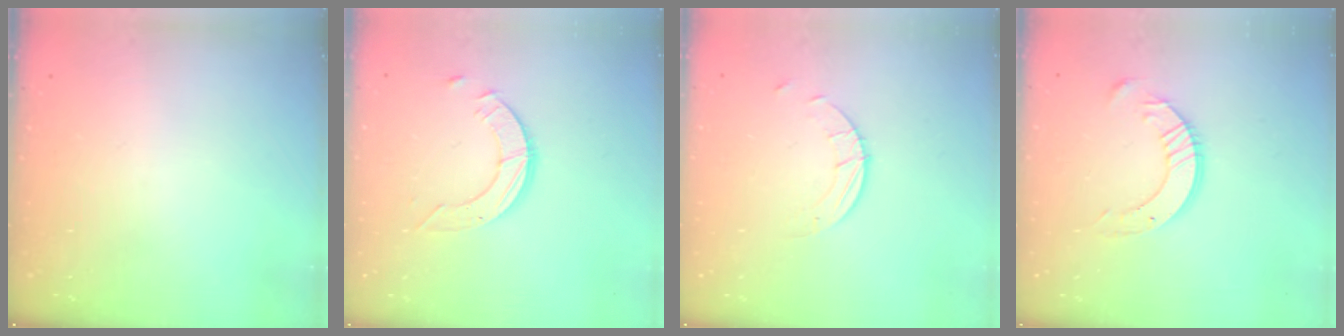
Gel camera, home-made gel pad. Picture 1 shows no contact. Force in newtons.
{"total": 4.2, "press": 4.2, "slide": 0.2}
{"total": 2.6, "press": 2.6, "slide": 0.2}
{"total": 10.1, "press": 10.0, "slide": 1.0}